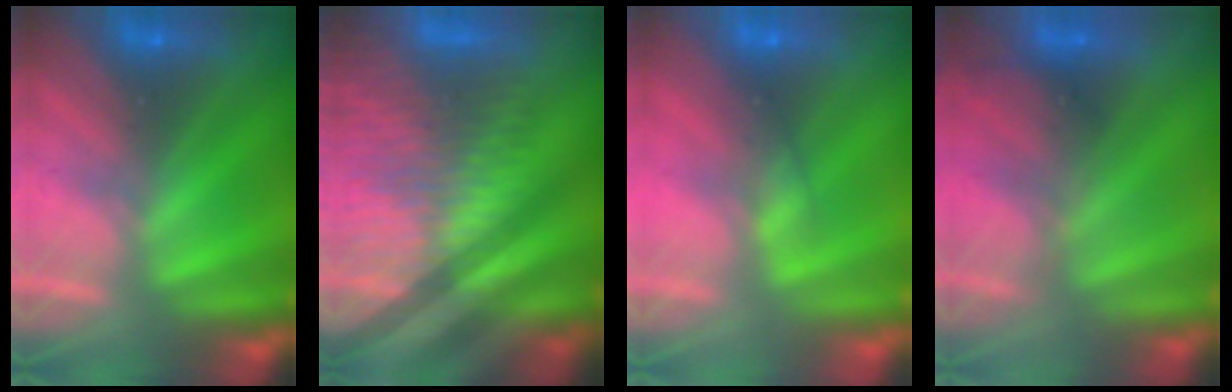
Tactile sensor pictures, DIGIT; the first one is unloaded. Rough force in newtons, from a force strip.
{"total": 8.2}
{"total": 3.0}
{"total": 4.6}